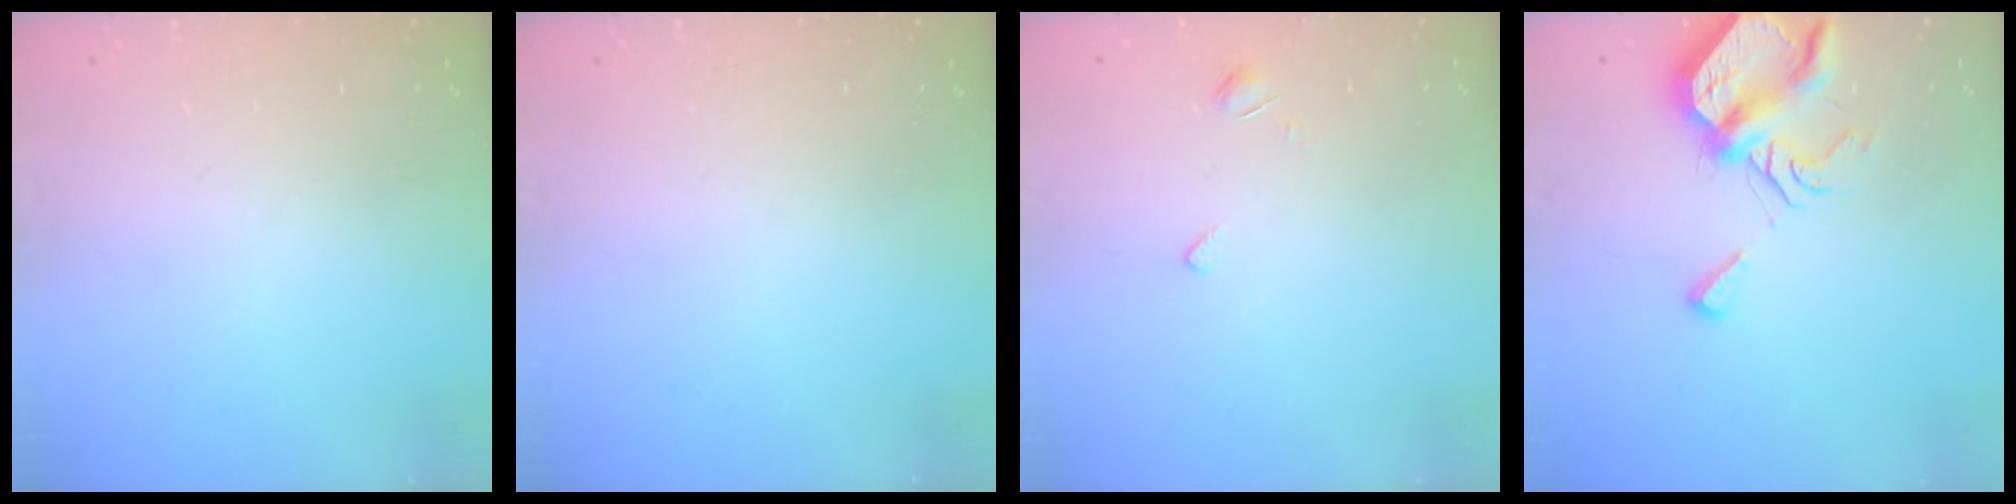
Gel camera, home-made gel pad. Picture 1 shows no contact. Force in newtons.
{"total": 0.0}
{"total": 1.7, "press": 1.6, "slide": 0.5}
{"total": 6.9, "press": 6.8, "slide": 1.0}